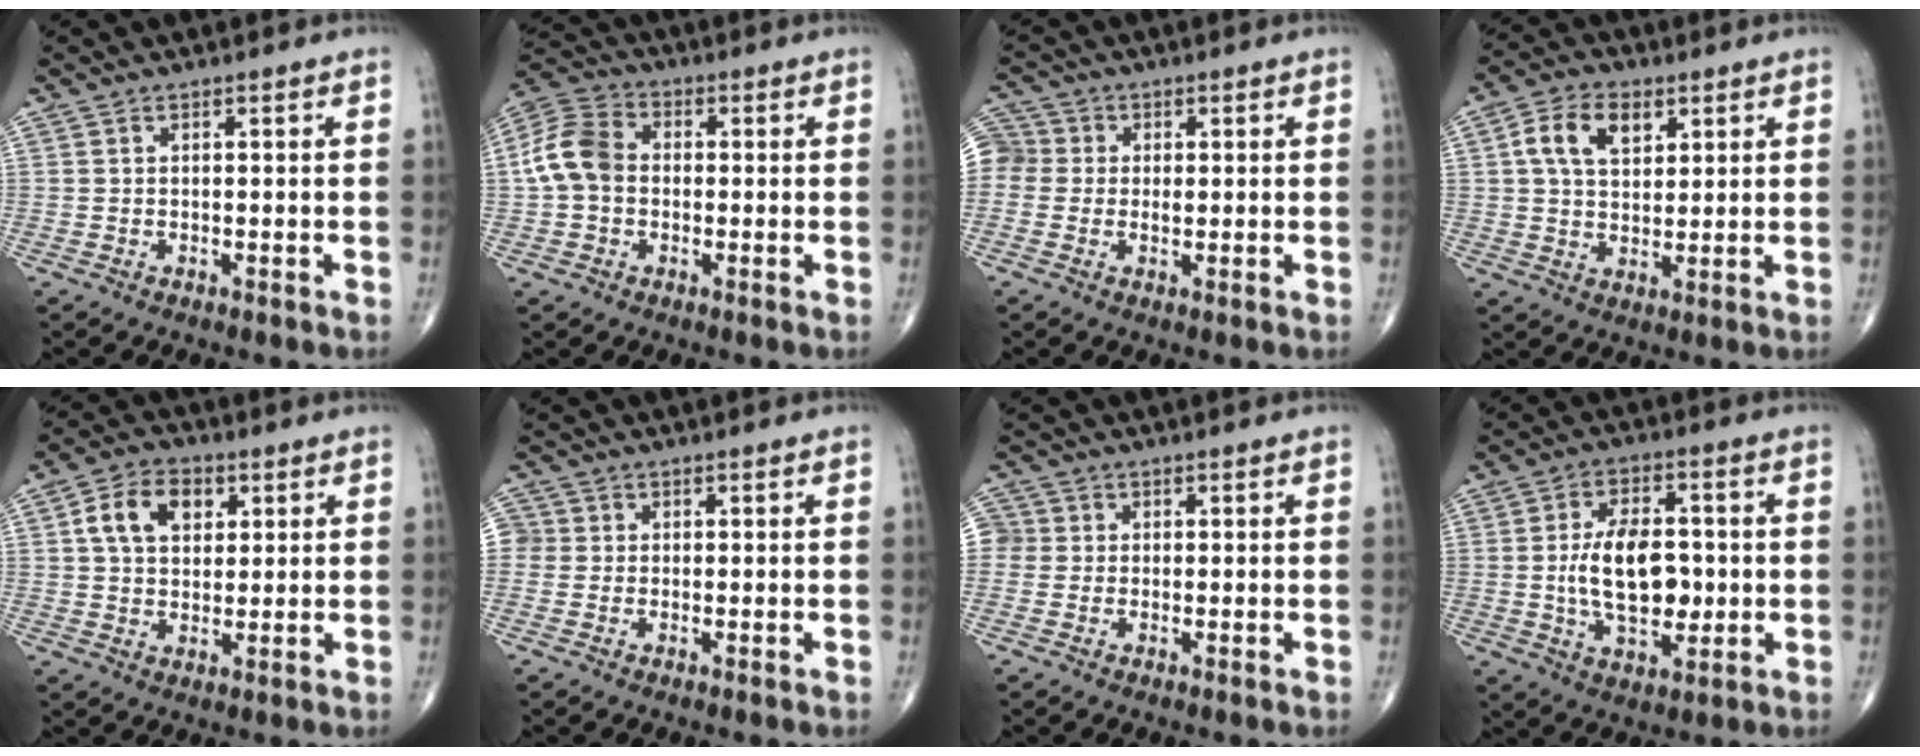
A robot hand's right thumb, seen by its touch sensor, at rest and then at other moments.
{"total": 9.4, "force": [-0.2, 7.2, 6.1], "torque": [-0.117, 0.029, -0.016]}
{"total": 6.2, "force": [0.4, 5.9, 2.0], "torque": [-0.026, 0.016, 0.000]}
{"total": 9.0, "force": [3.3, 5.7, 6.1], "torque": [-0.096, -0.002, 0.055]}
{"total": 9.5, "force": [3.0, 6.6, 6.2], "torque": [-0.090, 0.002, 0.047]}
{"total": 3.2, "force": [-0.1, 3.1, 0.7], "torque": [0.003, 0.011, -0.006]}
{"total": 3.6, "force": [-0.1, 3.5, 0.8], "torque": [0.001, 0.012, -0.006]}
{"total": 13.1, "force": [-0.4, 7.5, 10.8], "torque": [-0.161, 0.003, -0.004]}